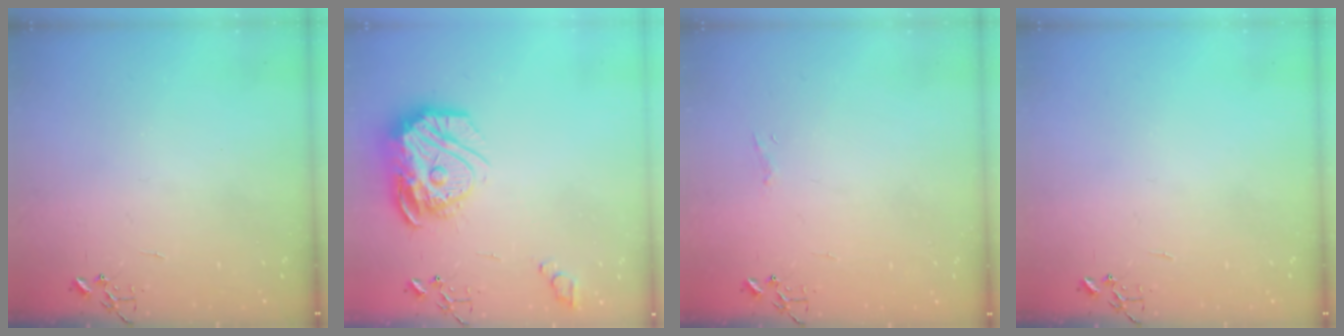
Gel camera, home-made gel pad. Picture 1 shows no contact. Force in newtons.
{"total": 20.9, "press": 20.8, "slide": 2.0}
{"total": 4.2, "press": 4.2, "slide": 0.3}
{"total": 0.0}